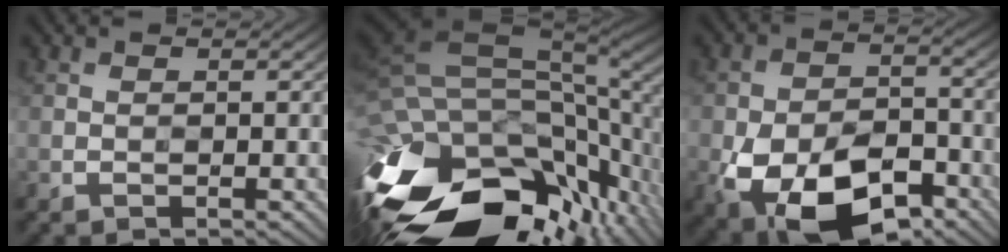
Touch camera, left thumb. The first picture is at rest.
{"total": 19.2, "force": [-7.4, 11.8, 13.1], "torque": [-0.262, -0.012, -0.083]}
{"total": 14.9, "force": [-7.2, 8.4, 10.0], "torque": [-0.200, -0.040, -0.121]}